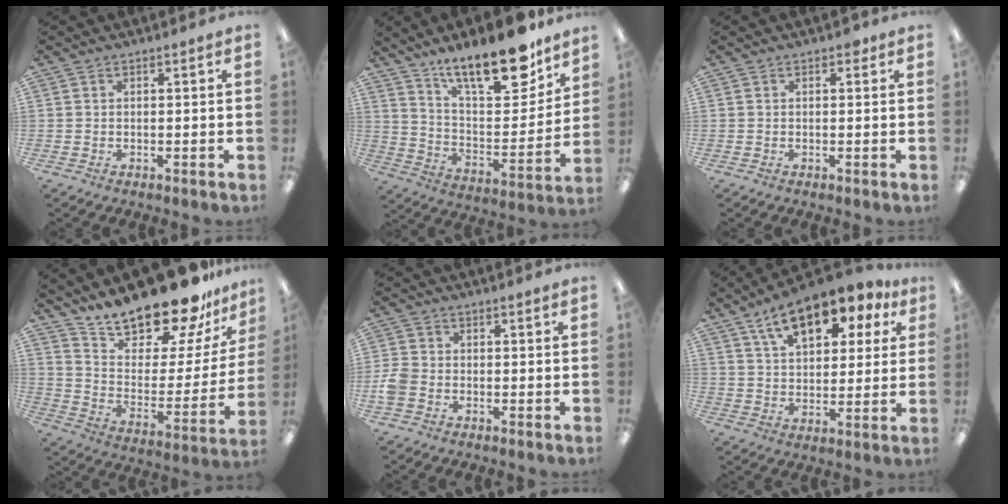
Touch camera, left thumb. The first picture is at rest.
{"total": 20.5, "force": [15.5, 6.6, 11.6], "torque": [-0.179, -0.107, 0.261]}
{"total": 1.1, "force": [0.6, 0.6, 0.7], "torque": [-0.007, 0.001, 0.008]}
{"total": 21.1, "force": [18.5, 6.4, 7.9], "torque": [-0.131, -0.144, 0.316]}
{"total": 3.9, "force": [-1.6, 2.9, 2.0], "torque": [-0.036, 0.008, -0.028]}
{"total": 14.9, "force": [9.5, 7.0, 9.2], "torque": [-0.148, -0.042, 0.163]}